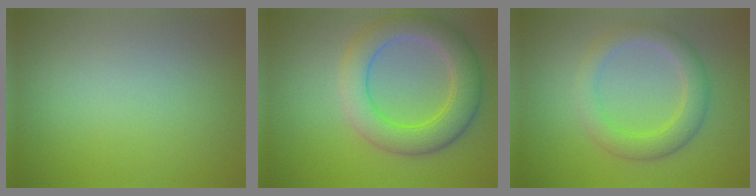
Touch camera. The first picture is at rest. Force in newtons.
{"total": 6.3, "press": 6.3, "slide": 0.4}
{"total": 3.8, "press": 3.8, "slide": 0.2}